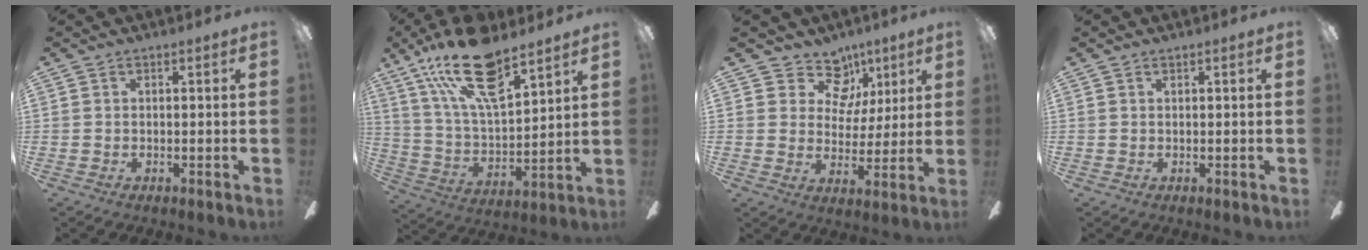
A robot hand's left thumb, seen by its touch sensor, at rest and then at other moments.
{"total": 22.1, "force": [14.8, 8.4, 14.1], "torque": [-0.265, -0.072, 0.256]}
{"total": 12.1, "force": [6.8, 8.7, 4.8], "torque": [-0.072, -0.030, 0.128]}
{"total": 0.0}